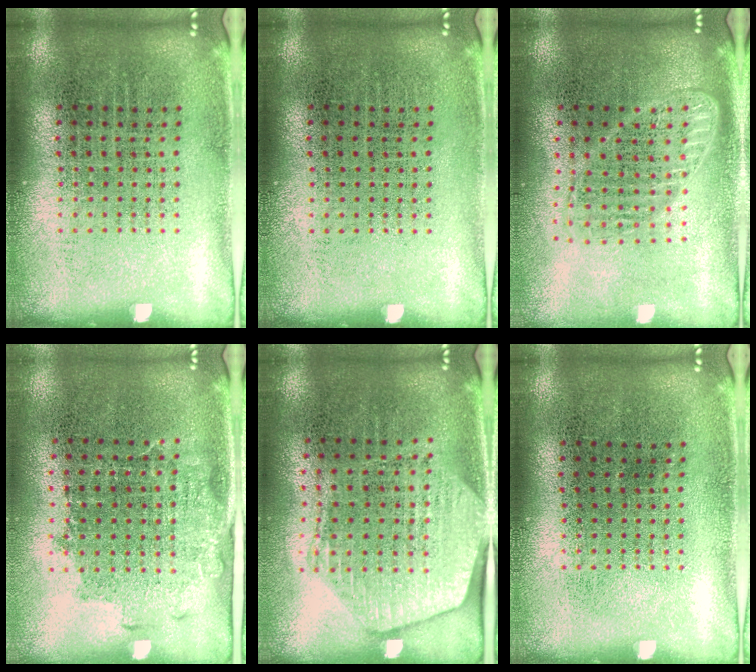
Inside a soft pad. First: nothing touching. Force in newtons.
{"total": 0.0}
{"total": 1.7, "press": 1.4, "slide": 0.9}
{"total": 1.3, "press": 1.1, "slide": 0.8}
{"total": 1.8, "press": 1.6, "slide": 0.7}
{"total": 0.0}